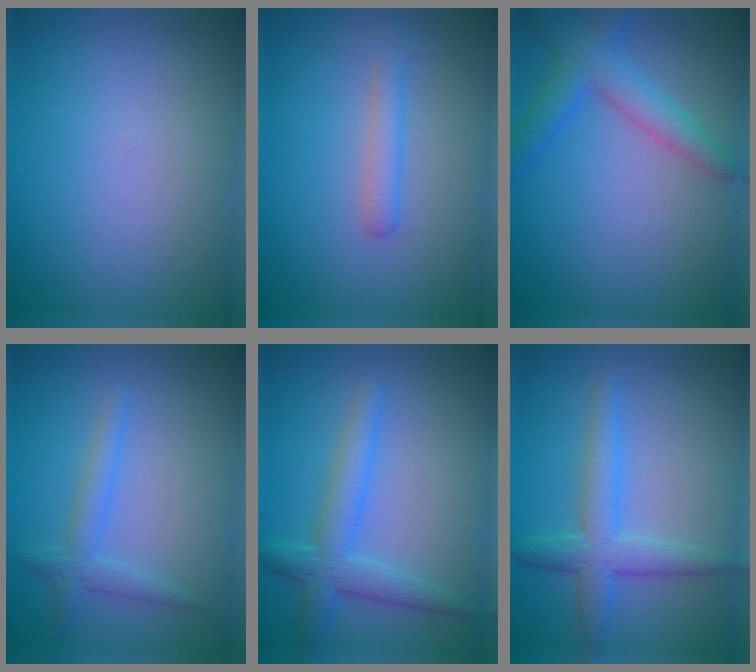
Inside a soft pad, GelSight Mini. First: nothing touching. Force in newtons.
{"total": 1.8, "press": 1.8, "slide": 0.1}
{"total": 3.3, "press": 3.3, "slide": 0.2}
{"total": 2.0, "press": 2.0, "slide": 0.1}
{"total": 3.4, "press": 3.4, "slide": 0.1}
{"total": 3.5, "press": 3.5, "slide": 0.1}